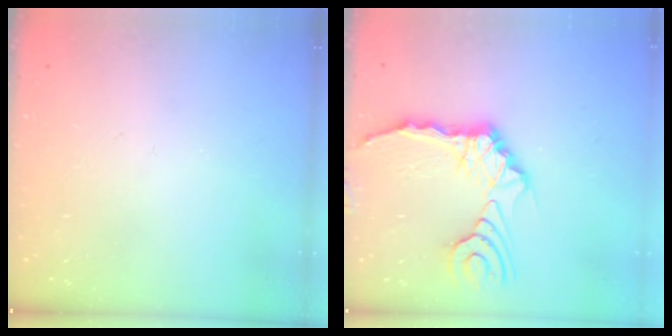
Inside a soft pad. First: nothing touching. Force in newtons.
{"total": 12.9, "press": 12.8, "slide": 2.1}